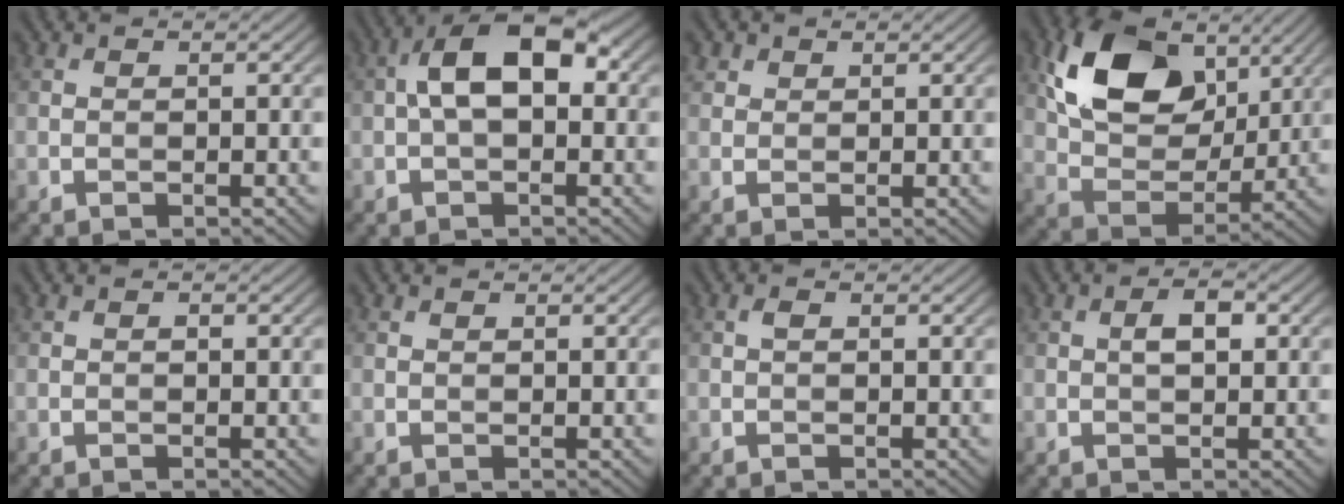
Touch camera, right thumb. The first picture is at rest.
{"total": 7.8, "force": [0.5, 4.1, 6.7], "torque": [-0.123, 0.021, -0.001]}
{"total": 1.7, "force": [1.2, 1.2, 0.4], "torque": [-0.011, 0.001, 0.023]}
{"total": 13.9, "force": [5.8, 9.0, 8.8], "torque": [-0.181, 0.008, 0.109]}
{"total": 0.0}
{"total": 0.0}
{"total": 0.6, "force": [0.1, 0.3, 0.6], "torque": [-0.014, 0.004, 0.000]}
{"total": 2.4, "force": [0.3, 1.1, 2.1], "torque": [-0.036, 0.006, 0.003]}